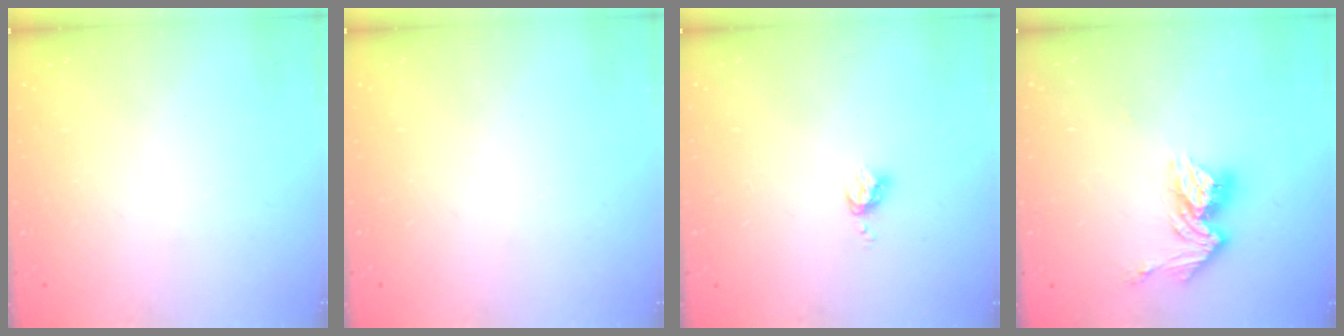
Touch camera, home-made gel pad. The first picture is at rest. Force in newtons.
{"total": 0.0}
{"total": 4.2, "press": 4.1, "slide": 0.4}
{"total": 11.2, "press": 11.2, "slide": 0.9}